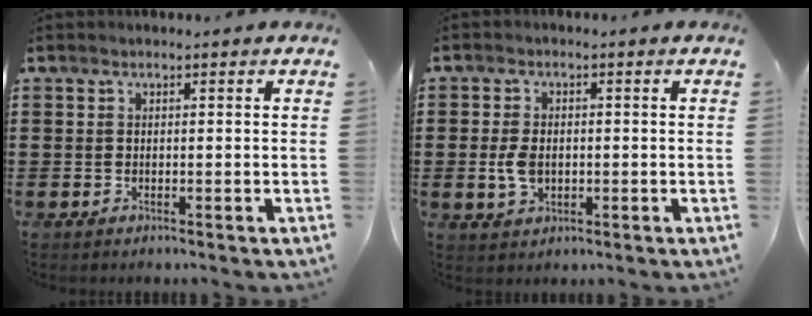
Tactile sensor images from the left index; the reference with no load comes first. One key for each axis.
{"total": 4.2, "fx": -0.2, "fy": 2.7, "fz": 3.2, "tx": -0.085, "ty": -0.001, "tz": -0.010}